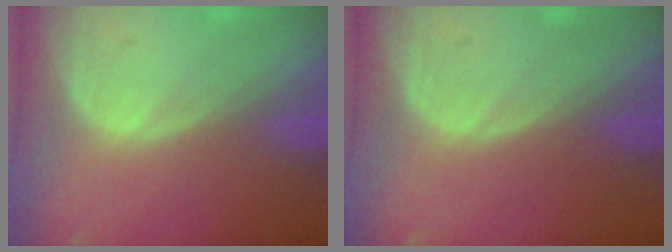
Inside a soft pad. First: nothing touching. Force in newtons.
{"total": 0.0}